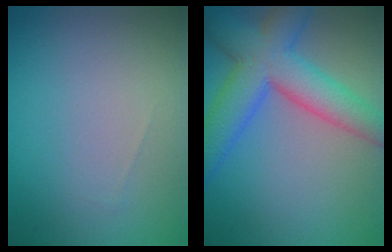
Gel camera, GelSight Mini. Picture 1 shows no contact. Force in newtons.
{"total": 8.0, "press": 8.0, "slide": 0.4}